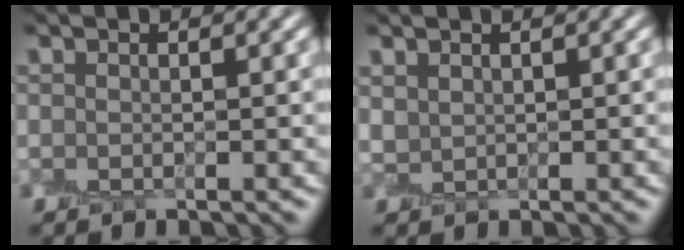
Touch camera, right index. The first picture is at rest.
{"total": 1.0, "force": [0.8, 0.5, 0.0], "torque": [-0.002, 0.003, 0.020]}